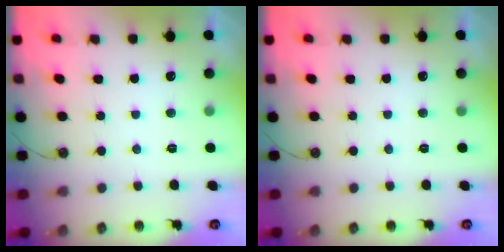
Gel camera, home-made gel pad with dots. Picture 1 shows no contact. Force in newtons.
{"total": 0.0}